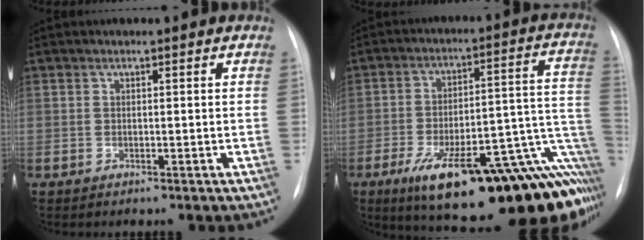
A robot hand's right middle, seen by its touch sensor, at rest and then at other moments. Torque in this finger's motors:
{"motor_torque": [1.31, -0.83, 0.47, 0.13]}